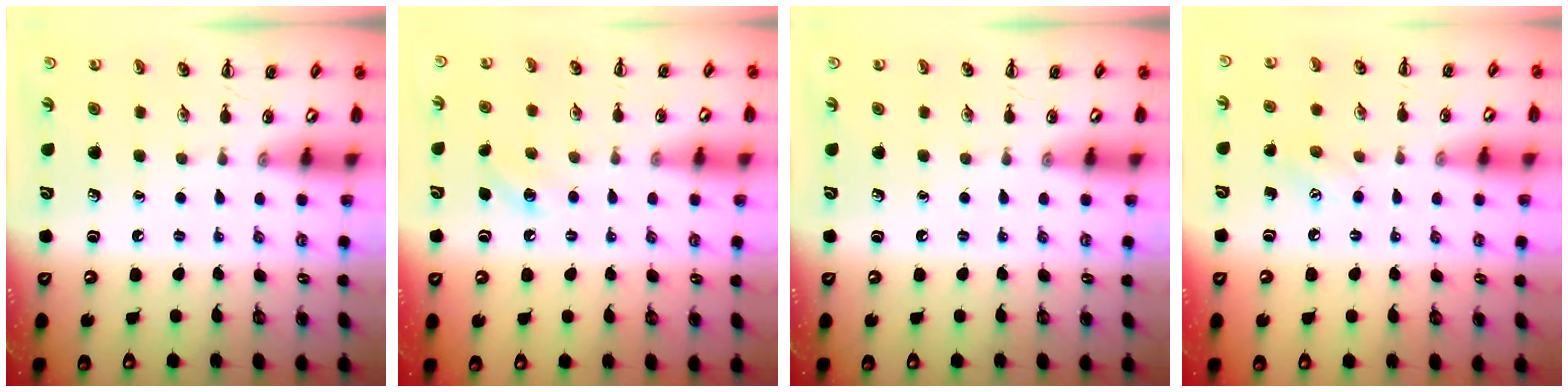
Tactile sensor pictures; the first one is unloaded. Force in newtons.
{"total": 6.2, "press": 6.1, "slide": 1.3}
{"total": 0.0}
{"total": 5.8, "press": 5.6, "slide": 1.5}